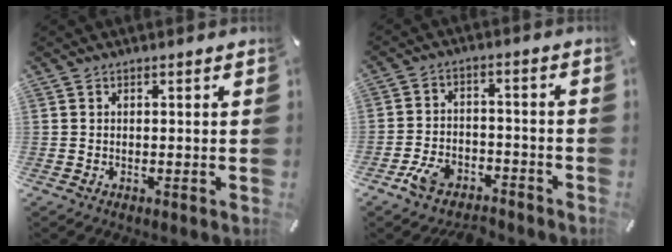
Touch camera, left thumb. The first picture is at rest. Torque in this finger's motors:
{"motor_torque": [0.55, 1.21, 0.14, 0.15, 0.17]}